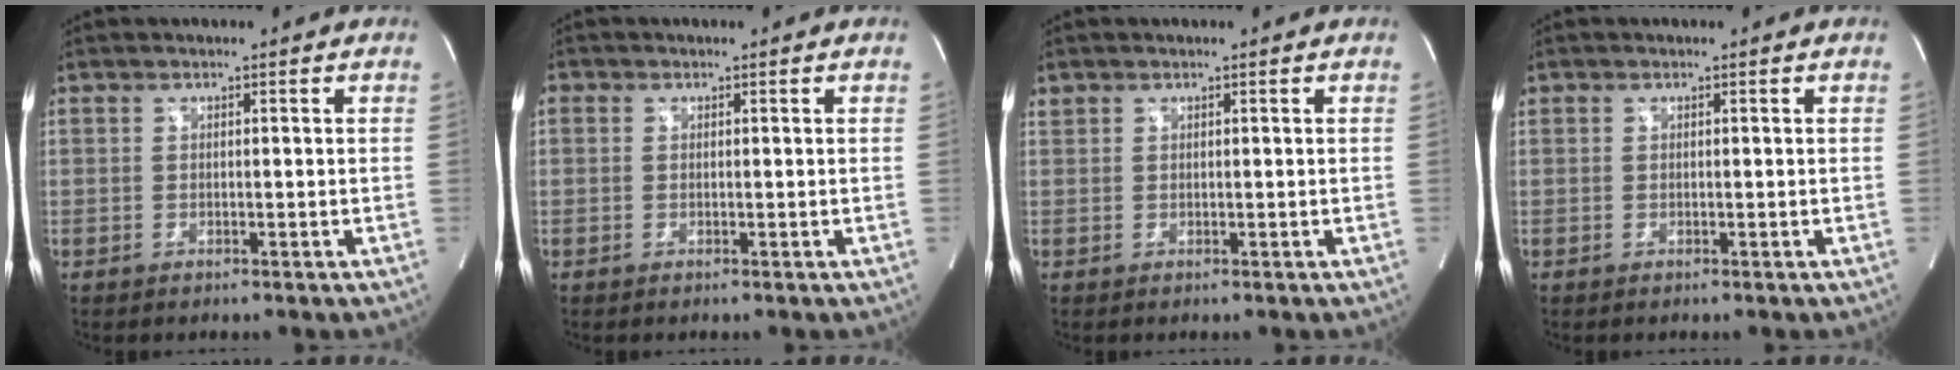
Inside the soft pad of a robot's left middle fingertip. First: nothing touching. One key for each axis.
{"total": 0.8, "fx": 0.3, "fy": 0.7, "fz": 0.2, "tx": 0.002, "ty": 0.004, "tz": 0.003}
{"total": 0.7, "fx": 0.6, "fy": 0.3, "fz": -0.1, "tx": -0.004, "ty": 0.011, "tz": 0.014}
{"total": 0.0}